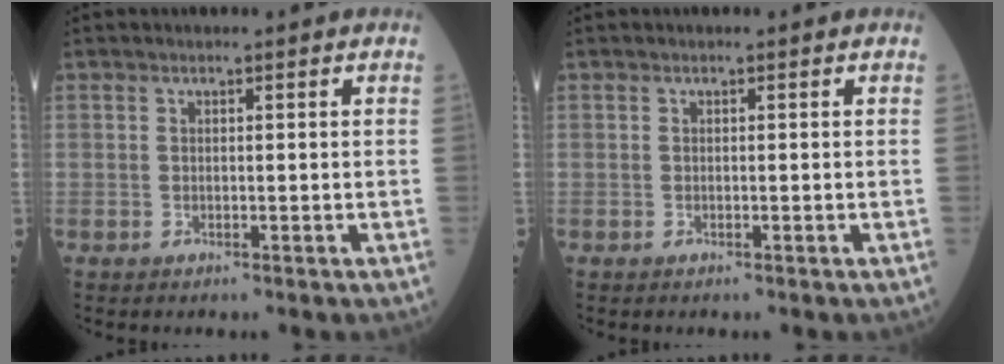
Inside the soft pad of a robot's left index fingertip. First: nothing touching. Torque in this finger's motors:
{"motor_torque": [-0.02, 0.01, 0.00, 0.00]}